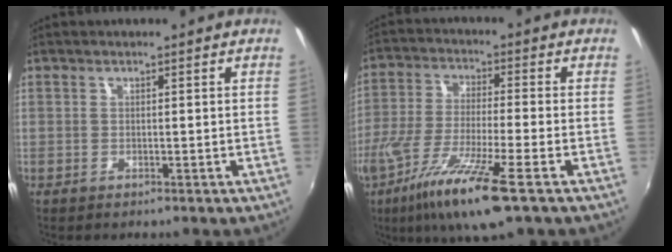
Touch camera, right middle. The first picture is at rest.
{"total": 14.5, "force": [-8.1, 1.5, 11.9], "torque": [-0.245, -0.040, -0.154]}